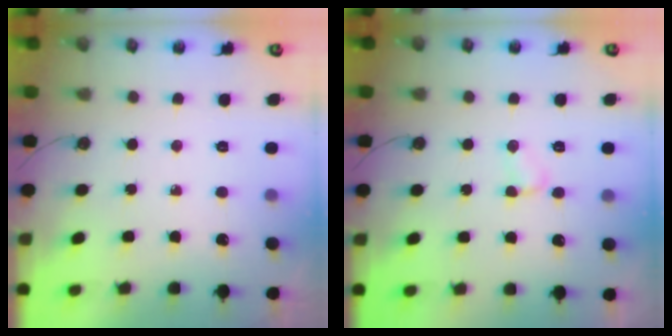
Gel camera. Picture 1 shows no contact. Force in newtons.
{"total": 2.4, "press": 2.4, "slide": 0.3}